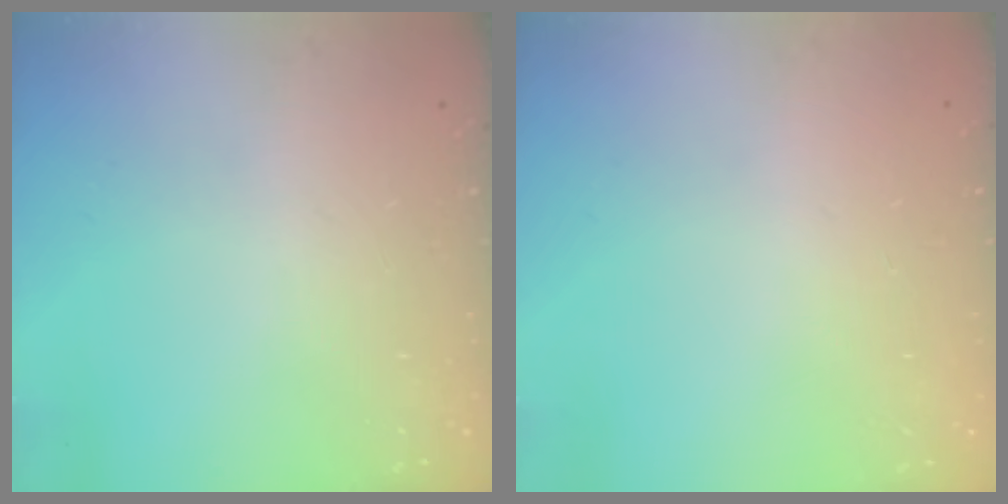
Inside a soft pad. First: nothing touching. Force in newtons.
{"total": 0.0}